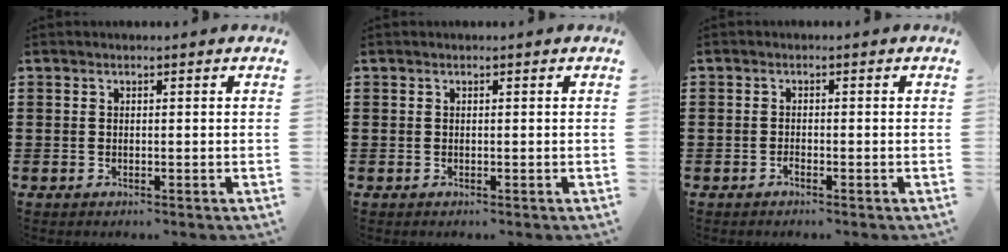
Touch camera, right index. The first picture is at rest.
{"total": 0.0}
{"total": 0.9, "force": [-0.8, 0.2, 0.4], "torque": [-0.011, -0.003, -0.014]}